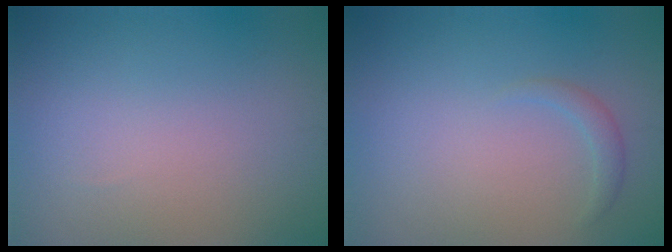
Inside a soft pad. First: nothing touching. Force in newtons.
{"total": 1.2, "press": 1.2, "slide": 0.2}